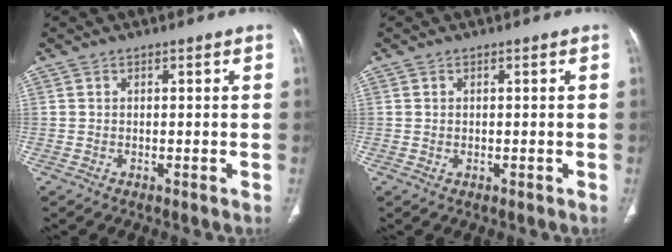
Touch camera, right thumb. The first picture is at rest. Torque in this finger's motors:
{"motor_torque": [-0.85, 0.01, -0.50, 0.44, 0.08]}